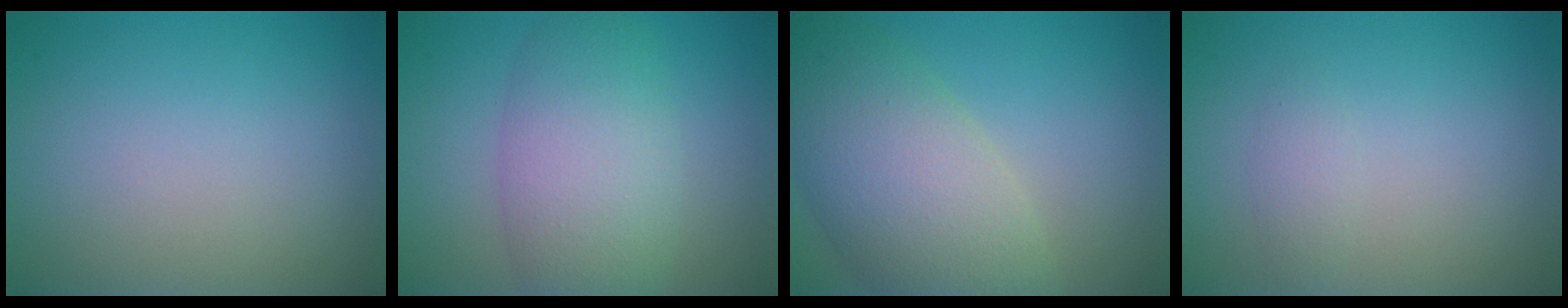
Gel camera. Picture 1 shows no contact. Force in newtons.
{"total": 6.7, "press": 6.7, "slide": 0.5}
{"total": 8.6, "press": 8.6, "slide": 0.4}
{"total": 1.0, "press": 1.0, "slide": 0.0}